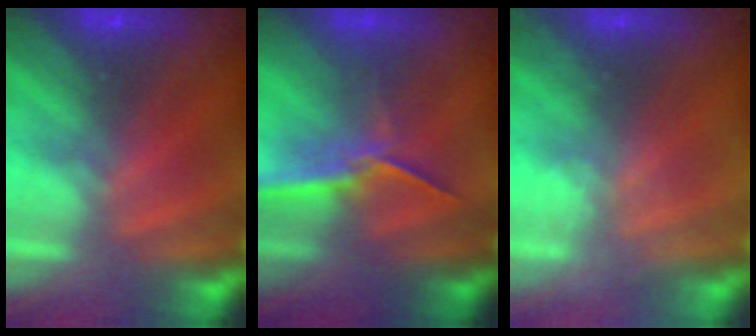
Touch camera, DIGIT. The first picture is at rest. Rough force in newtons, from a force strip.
{"total": 1.2}
{"total": 2.2}